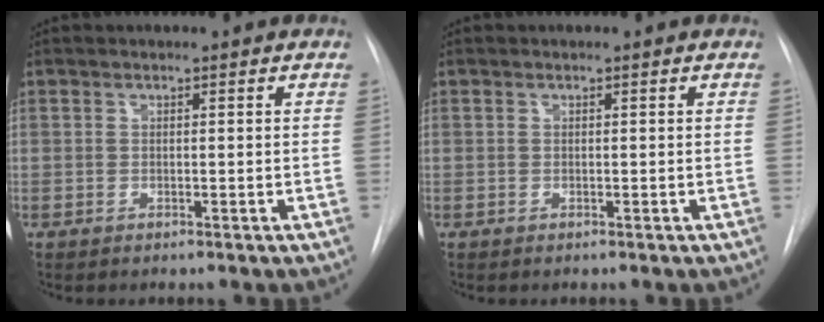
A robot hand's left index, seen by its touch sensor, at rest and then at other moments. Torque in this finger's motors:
{"motor_torque": [-0.05, 0.05, 0.01, 0.00]}